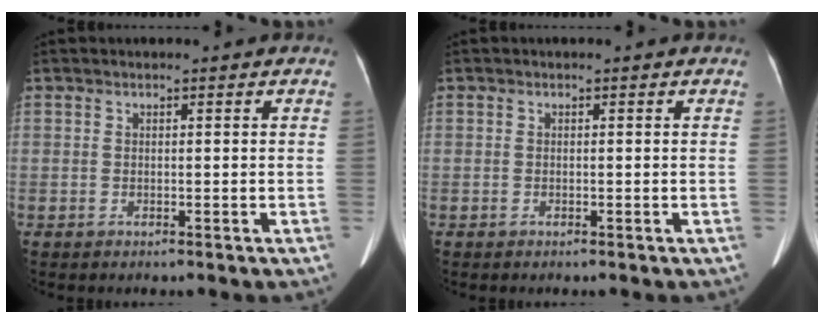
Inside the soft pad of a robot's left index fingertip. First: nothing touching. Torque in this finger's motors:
{"motor_torque": [0.14, -0.03, 0.04, 0.00]}